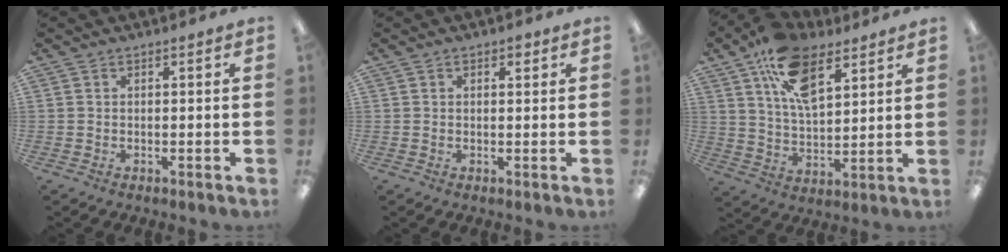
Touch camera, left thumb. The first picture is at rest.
{"total": 1.9, "force": [0.7, 1.1, 1.3], "torque": [-0.010, -0.002, 0.008]}
{"total": 15.4, "force": [8.5, 8.1, 9.9], "torque": [-0.172, -0.021, 0.156]}